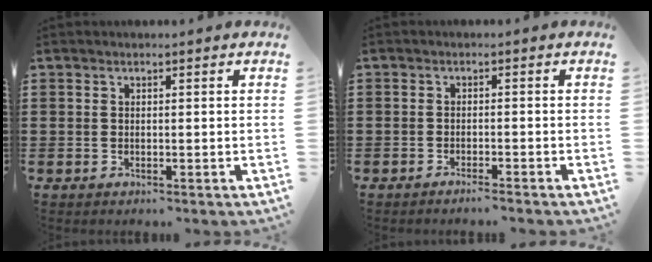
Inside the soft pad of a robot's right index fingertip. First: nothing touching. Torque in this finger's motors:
{"motor_torque": [-0.71, 1.02, -0.20, -0.03]}